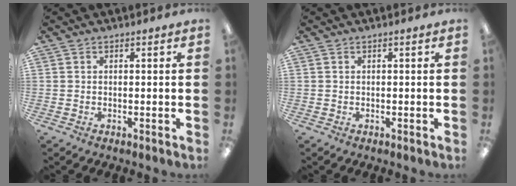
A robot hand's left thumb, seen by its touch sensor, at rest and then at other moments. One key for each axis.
{"total": 0.0}